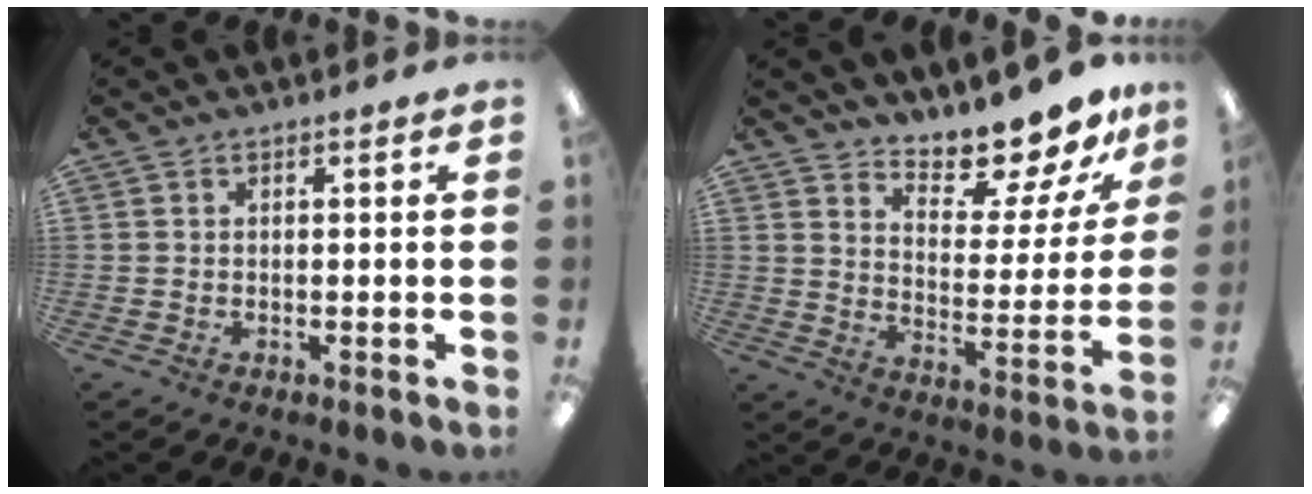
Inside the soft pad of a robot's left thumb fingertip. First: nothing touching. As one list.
[{"total": 12.4, "force": [11.4, 2.8, 3.8], "torque": [-0.058, -0.099, 0.199]}]